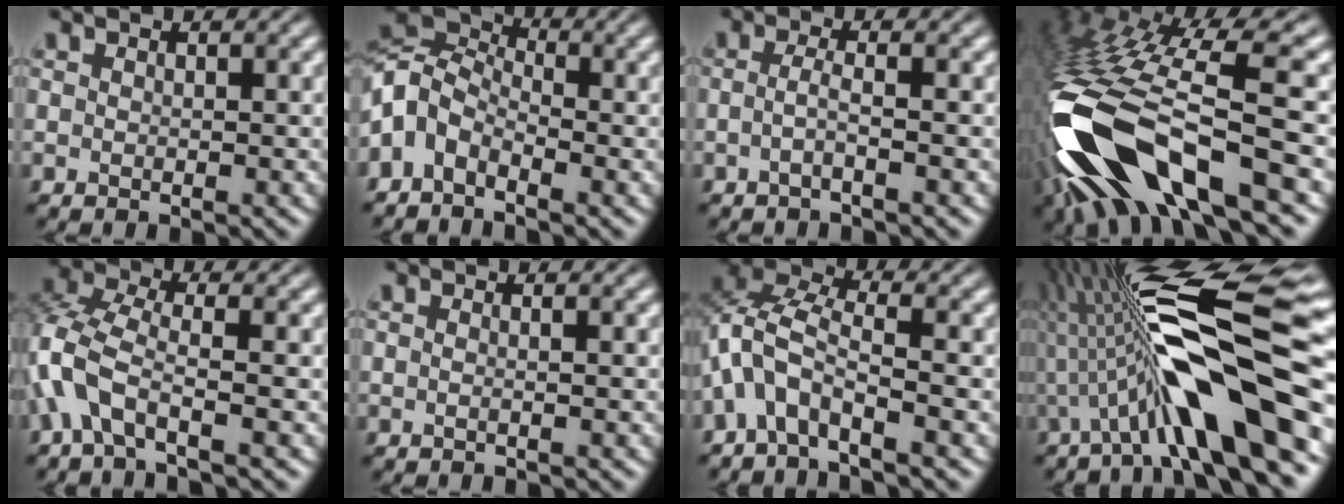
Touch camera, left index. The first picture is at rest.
{"total": 5.2, "force": [-2.0, 3.4, 3.4], "torque": [-0.071, 0.012, -0.062]}
{"total": 1.7, "force": [-0.5, 0.3, 1.5], "torque": [-0.030, 0.001, -0.017]}
{"total": 15.4, "force": [-5.7, 5.7, 13.2], "torque": [-0.271, -0.005, -0.094]}
{"total": 5.3, "force": [-2.3, 2.1, 4.3], "torque": [-0.106, 0.006, -0.061]}
{"total": 1.4, "force": [0.2, 0.7, 1.1], "torque": [-0.005, -0.011, -0.016]}
{"total": 5.5, "force": [-2.6, 2.1, 4.3], "torque": [-0.095, 0.012, -0.065]}
{"total": 13.4, "force": [-2.2, 2.9, 12.9], "torque": [-0.210, 0.027, -0.041]}